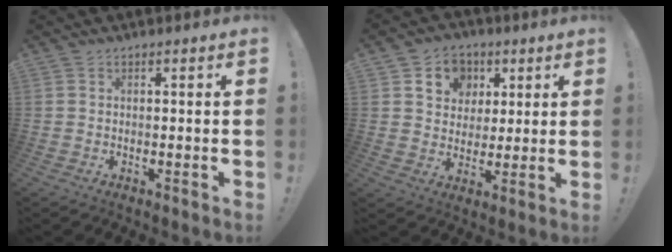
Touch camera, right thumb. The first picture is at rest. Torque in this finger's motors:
{"motor_torque": [1.08, 1.31, 0.13, -0.10, 0.00]}